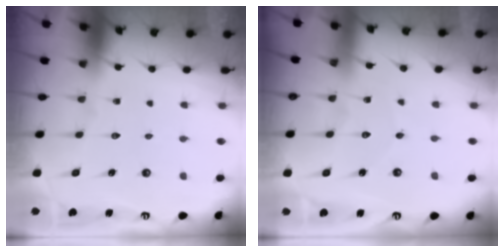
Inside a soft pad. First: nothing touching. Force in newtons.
{"total": 2.7, "press": 2.6, "slide": 0.3}